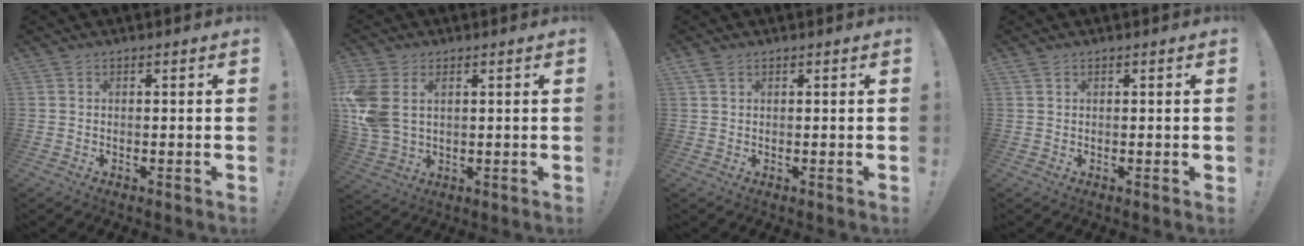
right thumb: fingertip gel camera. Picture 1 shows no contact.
{"total": 9.9, "force": [2.9, 6.8, 6.5], "torque": [-0.132, -0.010, 0.059]}
{"total": 1.9, "force": [1.1, 1.1, 1.1], "torque": [-0.023, 0.003, 0.022]}
{"total": 0.8, "force": [0.5, 0.2, 0.6], "torque": [-0.005, -0.002, 0.007]}